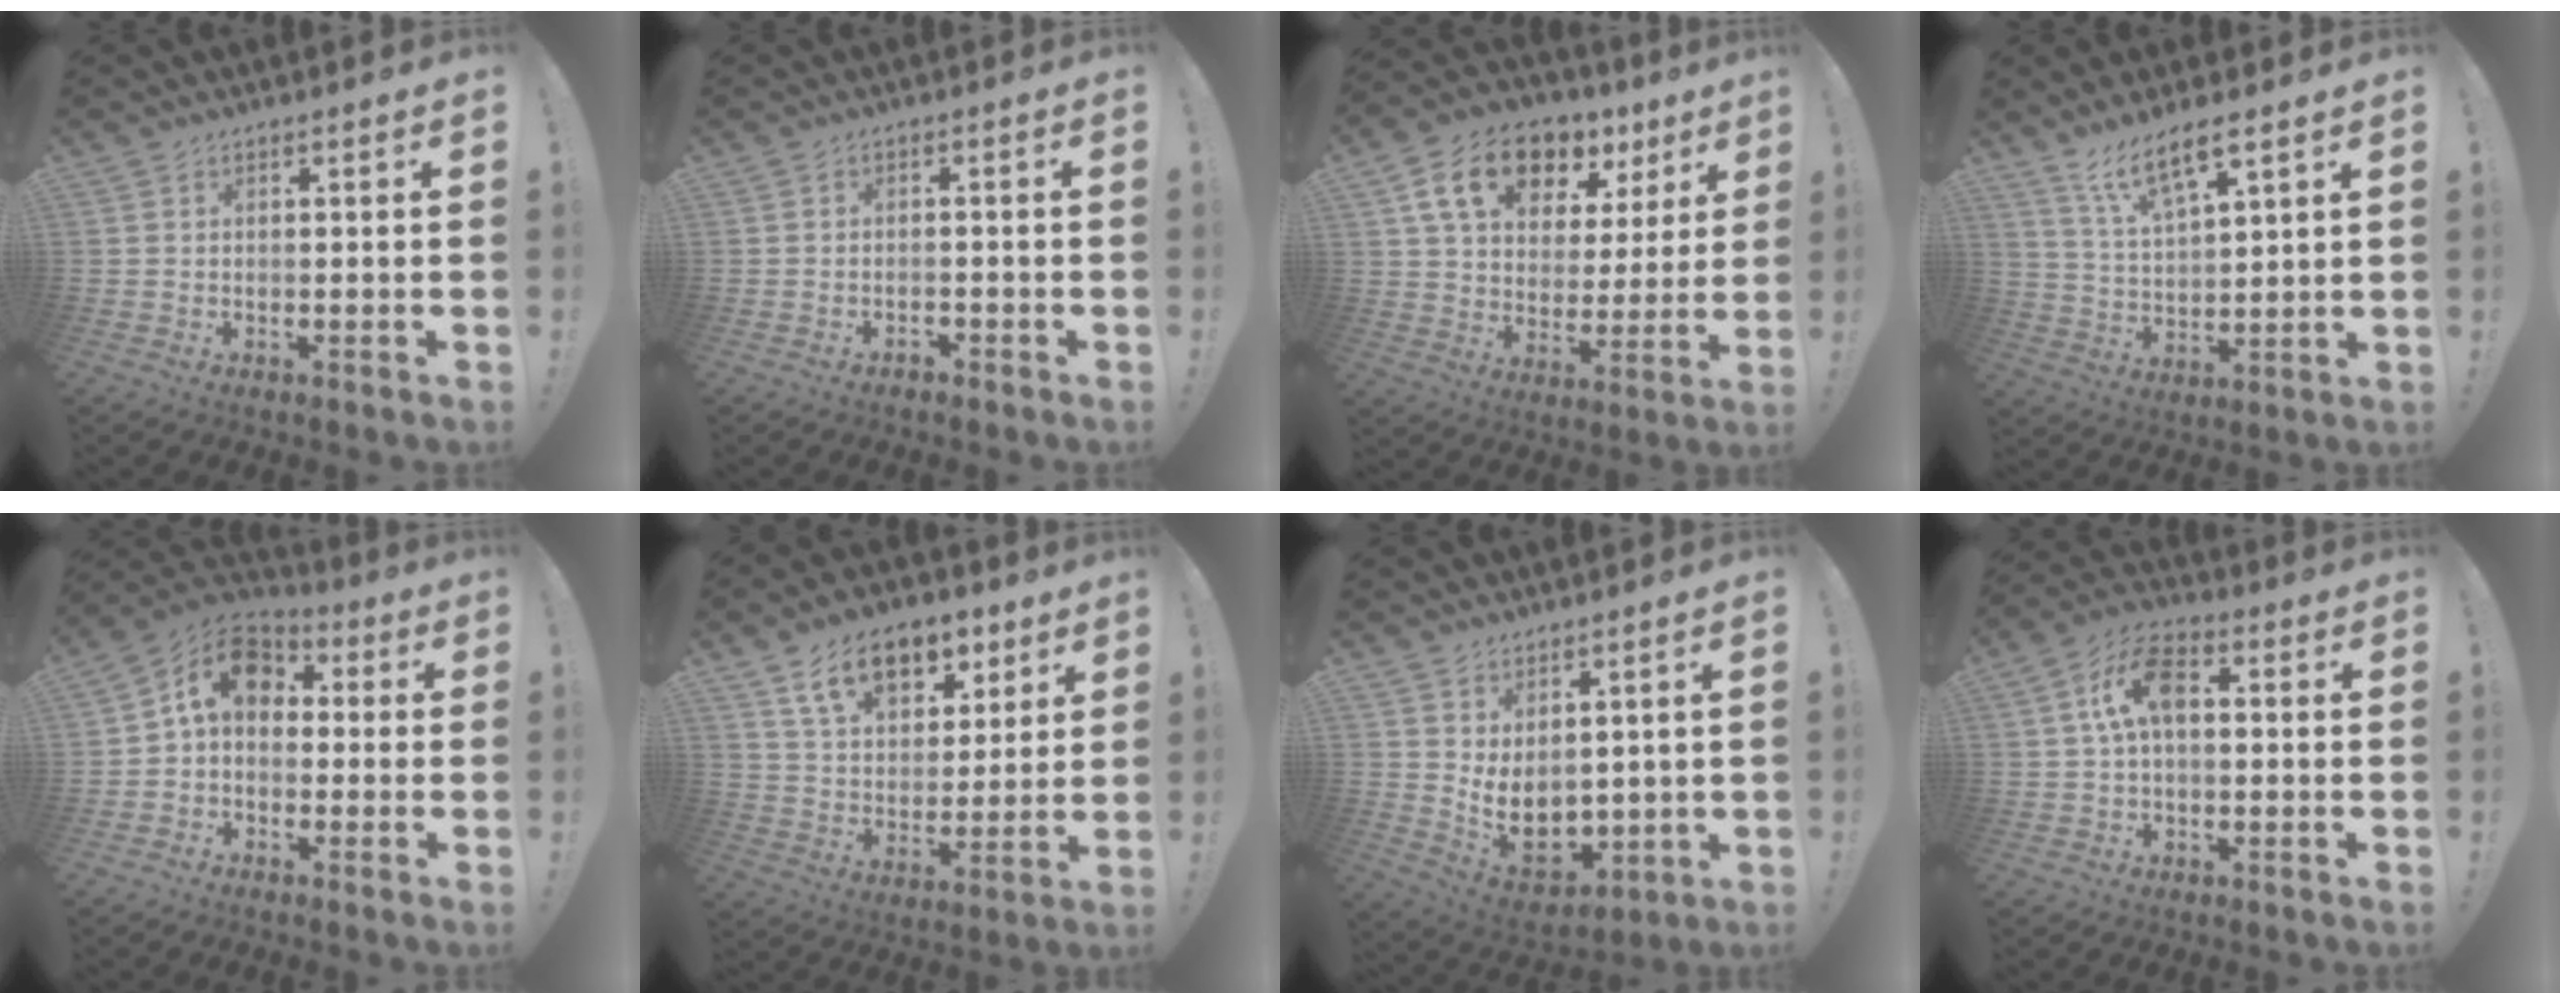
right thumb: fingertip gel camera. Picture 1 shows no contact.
{"total": 1.5, "force": [-1.5, 0.2, 0.2], "torque": [-0.006, 0.001, -0.027]}
{"total": 16.9, "force": [9.6, 10.3, 9.2], "torque": [-0.149, -0.042, 0.174]}
{"total": 9.6, "force": [7.3, 2.1, 5.8], "torque": [-0.105, -0.038, 0.130]}
{"total": 11.0, "force": [2.0, 8.0, 7.3], "torque": [-0.117, 0.008, 0.039]}
{"total": 15.2, "force": [9.1, 9.2, 8.0], "torque": [-0.121, -0.042, 0.167]}
{"total": 9.5, "force": [0.9, 6.7, 6.7], "torque": [-0.094, -0.019, 0.029]}
{"total": 10.9, "force": [1.5, 6.3, 8.8], "torque": [-0.150, 0.016, 0.030]}